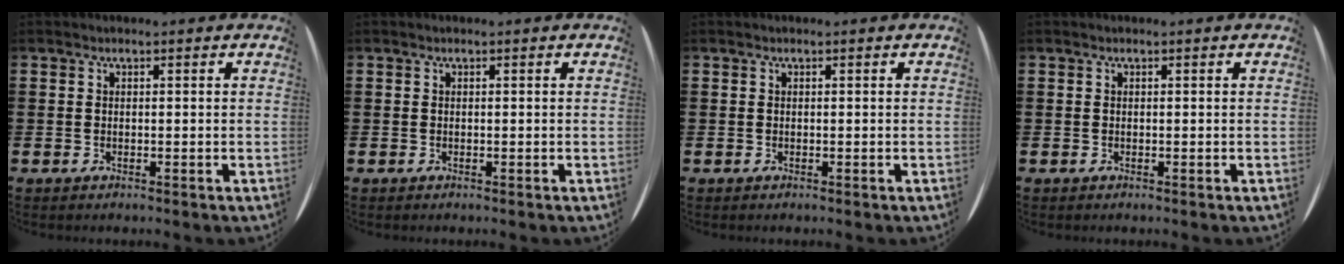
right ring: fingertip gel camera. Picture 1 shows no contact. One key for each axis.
{"total": 0.0}
{"total": 0.0}
{"total": 0.0}